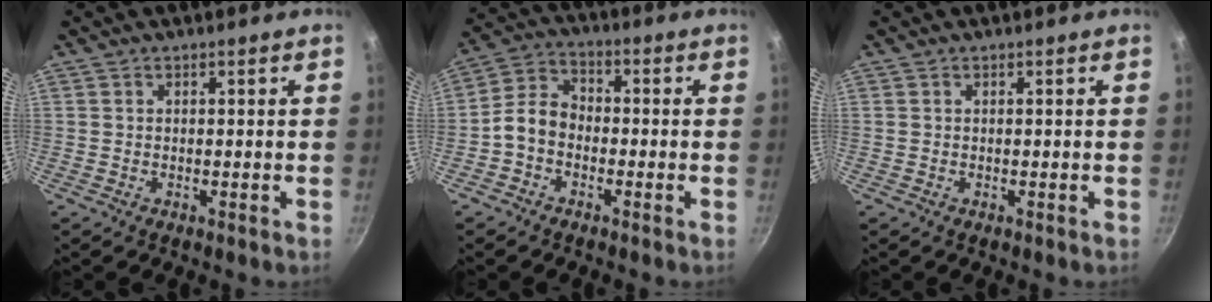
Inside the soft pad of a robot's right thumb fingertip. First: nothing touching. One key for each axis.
{"total": 7.3, "fx": -2.0, "fy": 5.4, "fz": 4.4, "tx": -0.072, "ty": 0.034, "tz": -0.053}
{"total": 0.0}